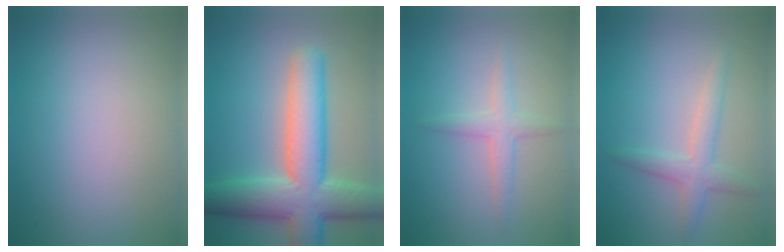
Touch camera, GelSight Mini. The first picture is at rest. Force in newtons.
{"total": 9.6, "press": 9.6, "slide": 0.3}
{"total": 1.9, "press": 1.9, "slide": 0.1}
{"total": 2.5, "press": 2.5, "slide": 0.1}